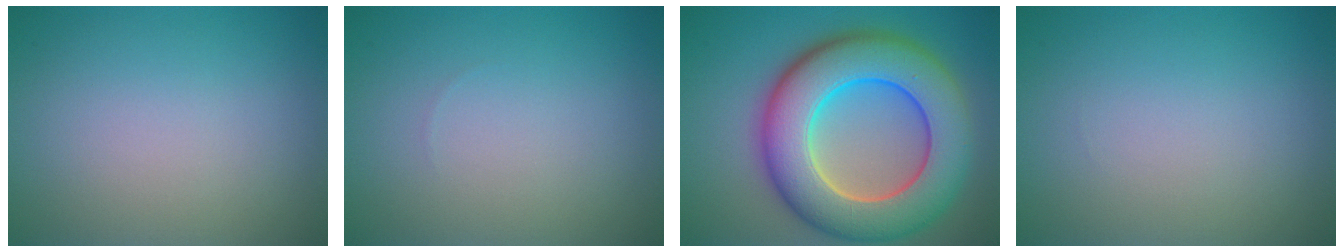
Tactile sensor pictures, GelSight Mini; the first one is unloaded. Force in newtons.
{"total": 0.0}
{"total": 12.3, "press": 12.3, "slide": 0.5}
{"total": 0.0}